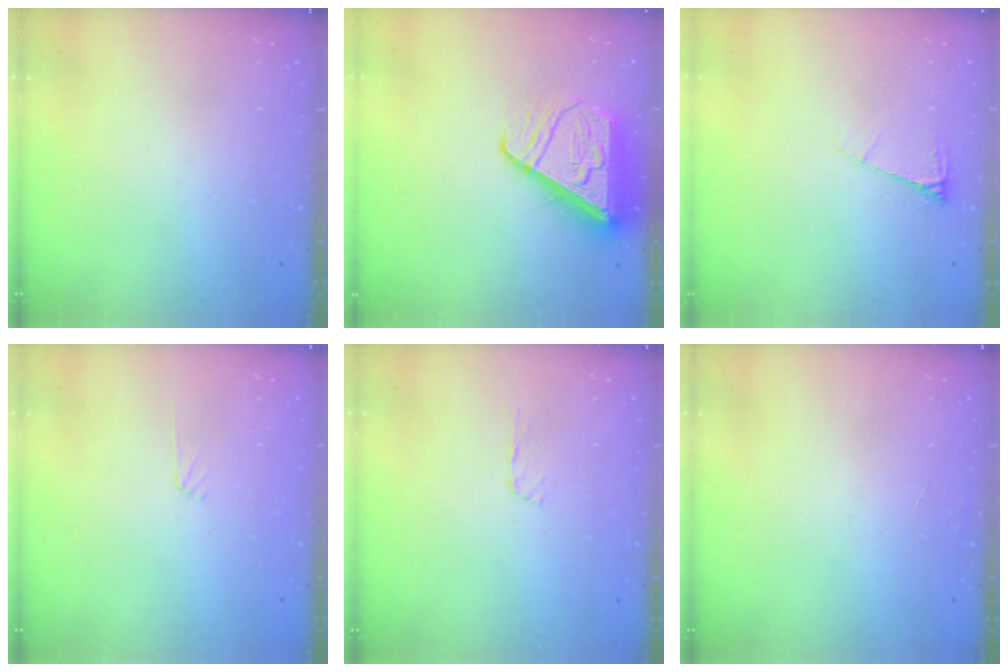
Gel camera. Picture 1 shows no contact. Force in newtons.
{"total": 8.3, "press": 8.2, "slide": 1.1}
{"total": 6.6, "press": 6.6, "slide": 0.4}
{"total": 3.6, "press": 3.6, "slide": 0.4}
{"total": 2.1, "press": 2.1, "slide": 0.3}
{"total": 0.0}